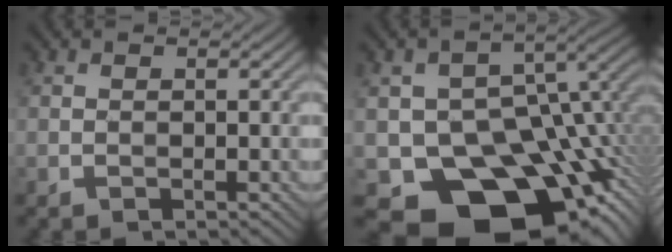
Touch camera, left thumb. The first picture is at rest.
{"total": 17.0, "force": [-7.8, 11.7, 9.6], "torque": [-0.139, -0.050, -0.111]}